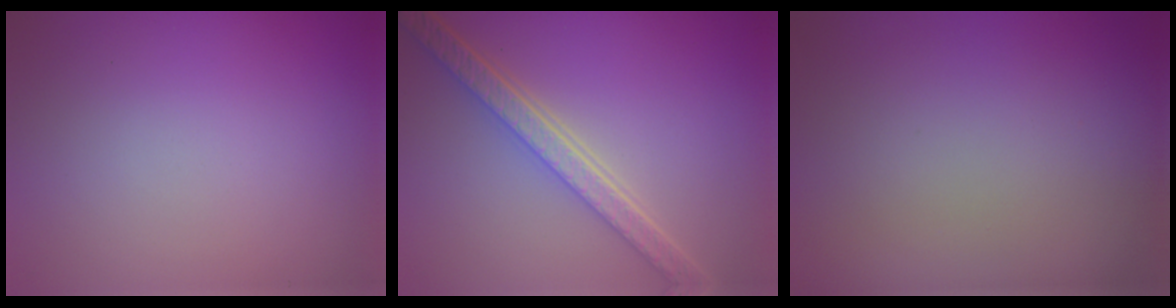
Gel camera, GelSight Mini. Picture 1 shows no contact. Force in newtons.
{"total": 5.6, "press": 4.3, "slide": 3.7}
{"total": 0.0}